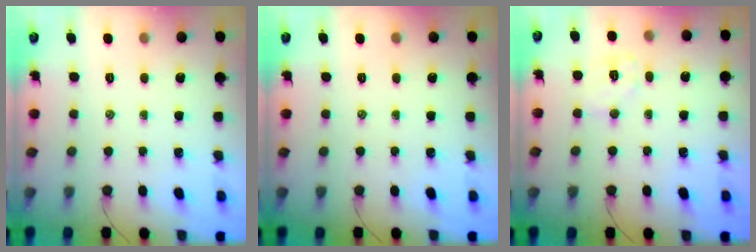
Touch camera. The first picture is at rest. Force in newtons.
{"total": 0.0}
{"total": 7.3, "press": 7.2, "slide": 1.0}